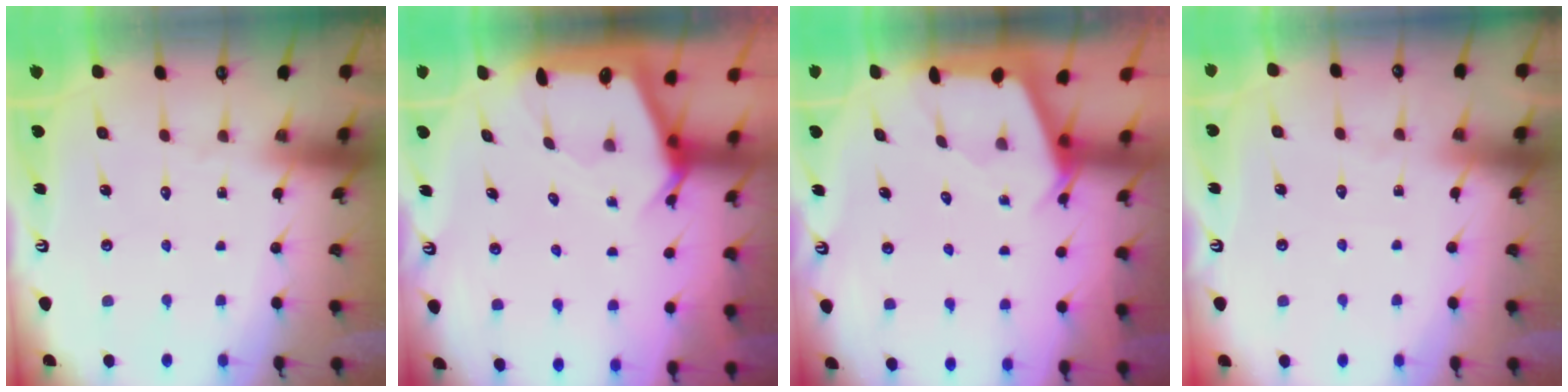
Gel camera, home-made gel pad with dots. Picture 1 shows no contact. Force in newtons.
{"total": 2.9, "press": 2.9, "slide": 0.2}
{"total": 2.5, "press": 2.5, "slide": 0.2}
{"total": 1.7, "press": 1.7, "slide": 0.4}